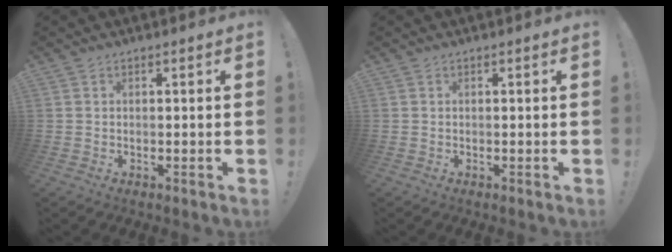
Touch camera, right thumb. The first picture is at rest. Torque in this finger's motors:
{"motor_torque": [0.22, -0.22, 0.00, 0.00, 0.00]}